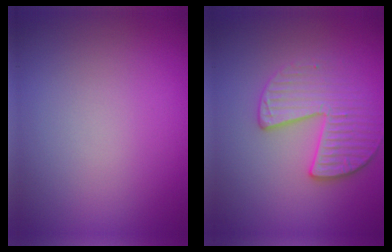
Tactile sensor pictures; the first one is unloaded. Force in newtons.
{"total": 3.4, "press": 3.3, "slide": 1.0}